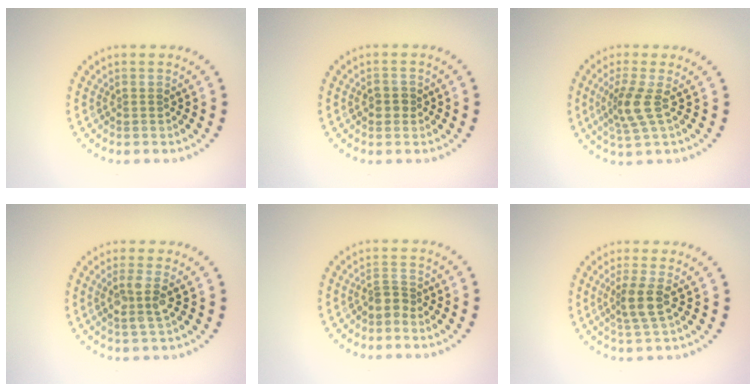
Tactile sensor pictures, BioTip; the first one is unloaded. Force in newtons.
{"total": 1.5, "press": 1.5, "slide": 0.3}
{"total": 3.0, "press": 2.2, "slide": 2.0}
{"total": 2.6, "press": 2.2, "slide": 1.3}
{"total": 1.5, "press": 1.0, "slide": 1.1}
{"total": 2.7, "press": 2.2, "slide": 1.5}